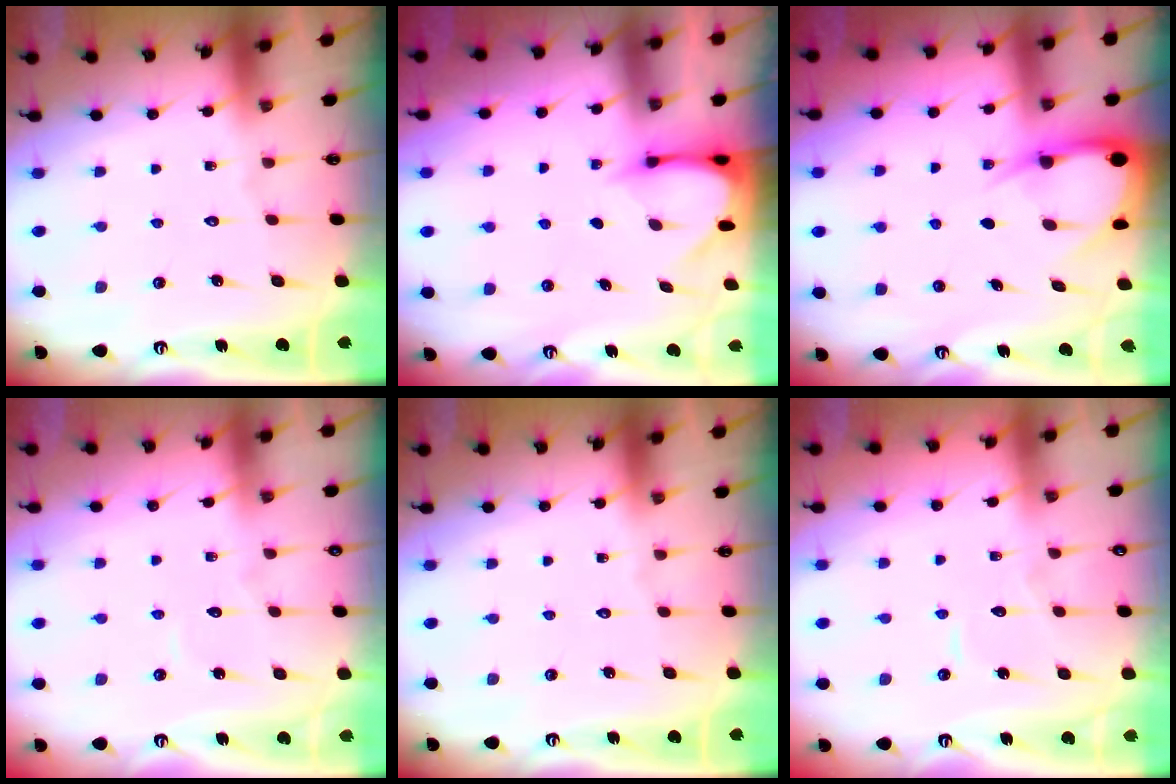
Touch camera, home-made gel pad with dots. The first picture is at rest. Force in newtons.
{"total": 3.6, "press": 3.6, "slide": 0.3}
{"total": 6.5, "press": 6.5, "slide": 0.7}
{"total": 3.0, "press": 3.0, "slide": 0.2}
{"total": 0.0}
{"total": 4.7, "press": 4.7, "slide": 0.3}